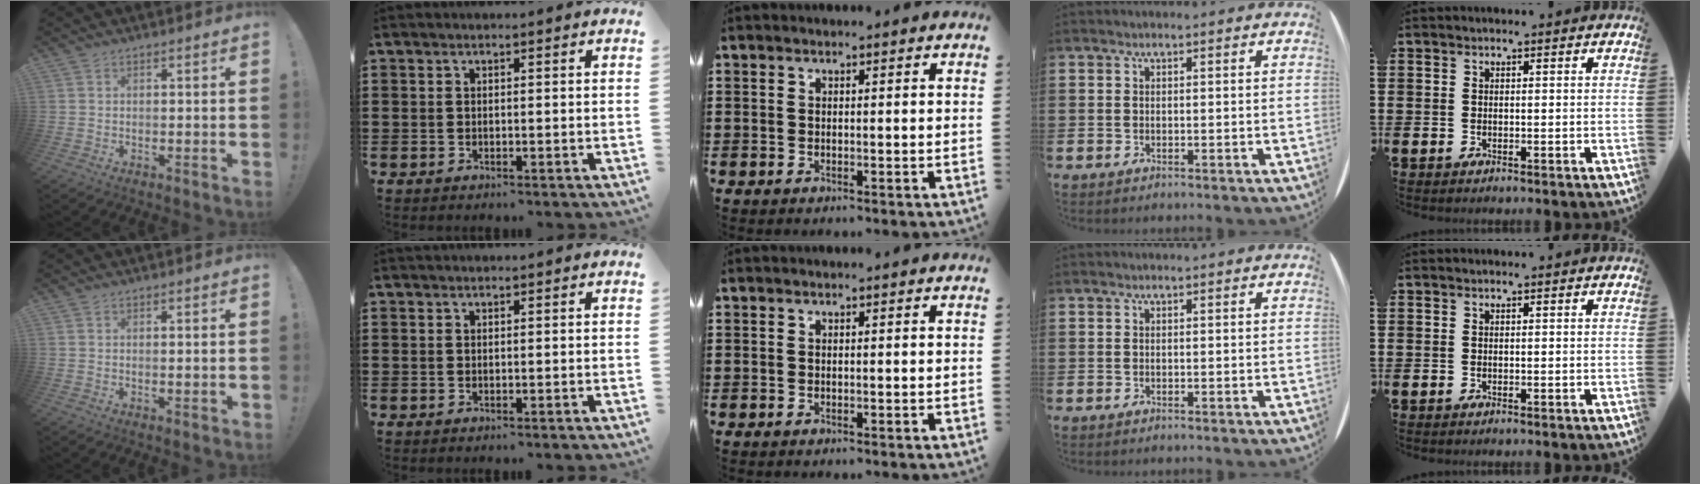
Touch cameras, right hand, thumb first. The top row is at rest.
{"thumb": {"total": 0.8, "force": [0.1, -0.2, 0.8], "torque": [-0.003, -0.005, -0.001]}}